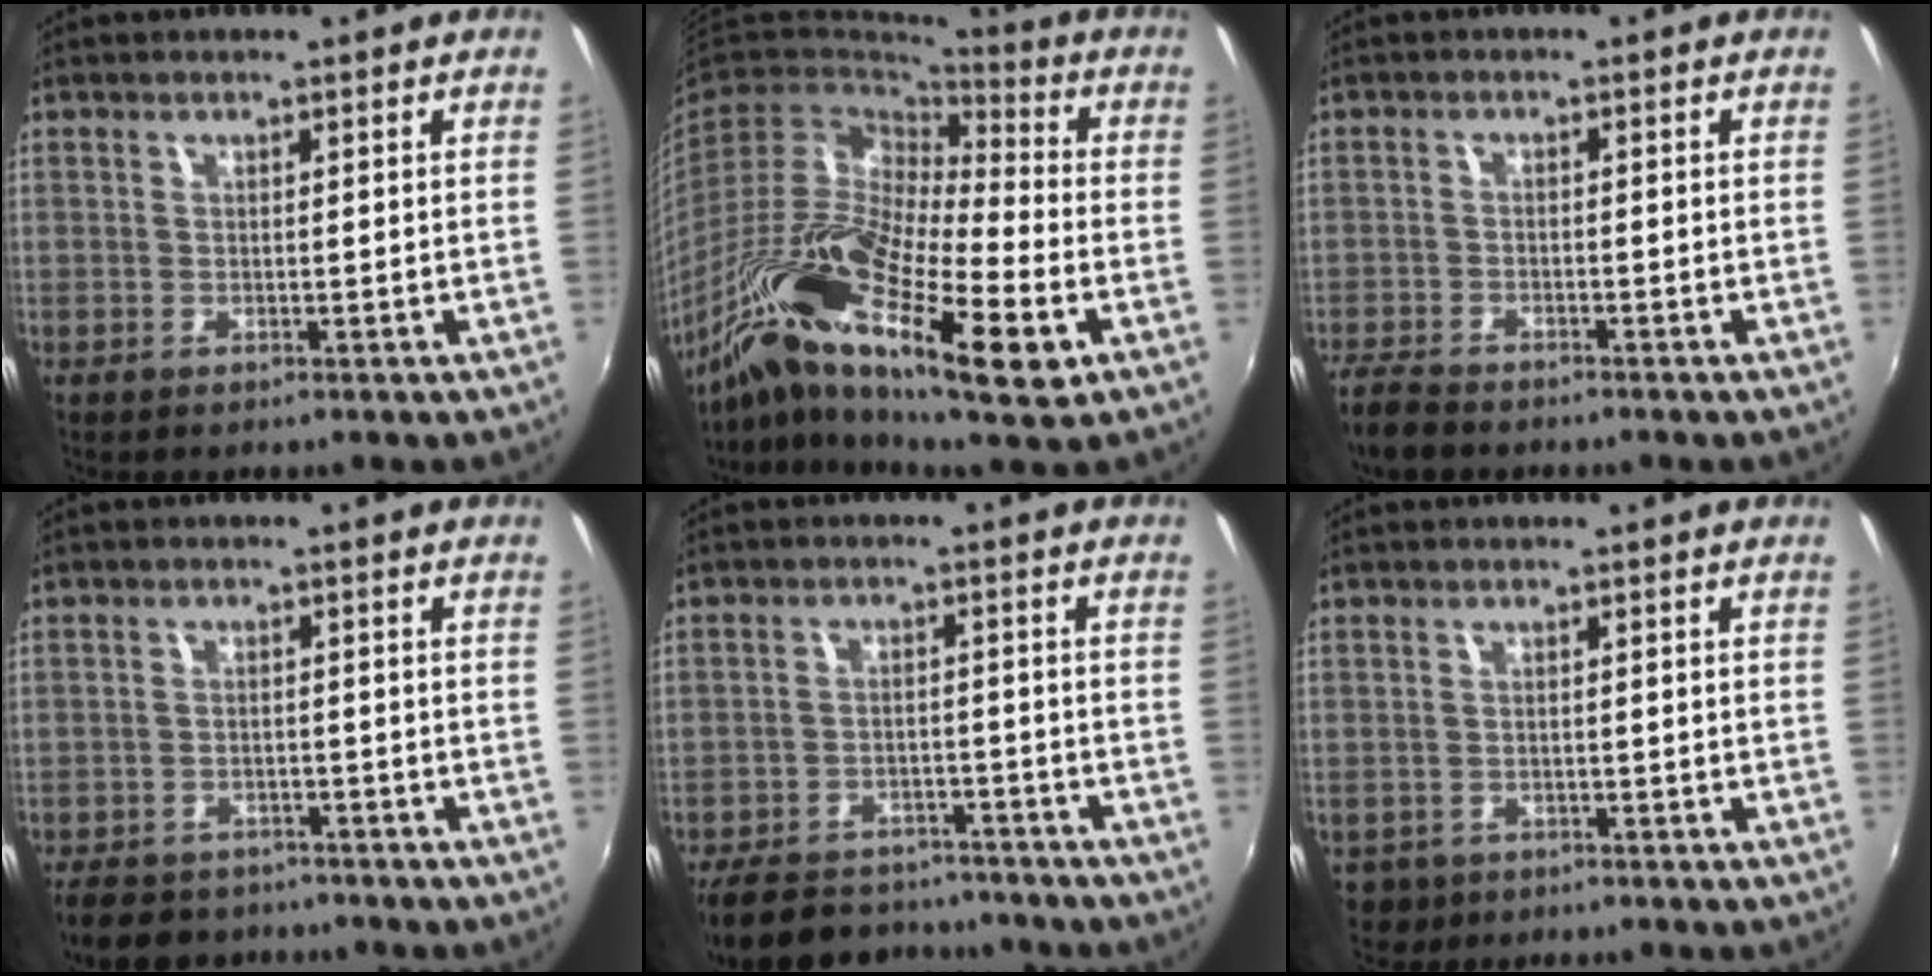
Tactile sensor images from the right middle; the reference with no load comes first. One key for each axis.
{"total": 24.5, "fx": -11.2, "fy": 7.0, "fz": 20.7, "tx": -0.379, "ty": -0.037, "tz": -0.219}
{"total": 5.6, "fx": -5.0, "fy": 1.7, "fz": 1.9, "tx": -0.062, "ty": -0.022, "tz": -0.099}
{"total": 10.2, "fx": -8.2, "fy": 5.2, "fz": 3.1, "tx": -0.085, "ty": 0.001, "tz": -0.124}
{"total": 17.3, "fx": -14.3, "fy": 7.5, "fz": 6.2, "tx": -0.152, "ty": 0.014, "tz": -0.199}
{"total": 4.1, "fx": -1.9, "fy": 3.4, "fz": 1.2, "tx": -0.034, "ty": -0.007, "tz": -0.024}